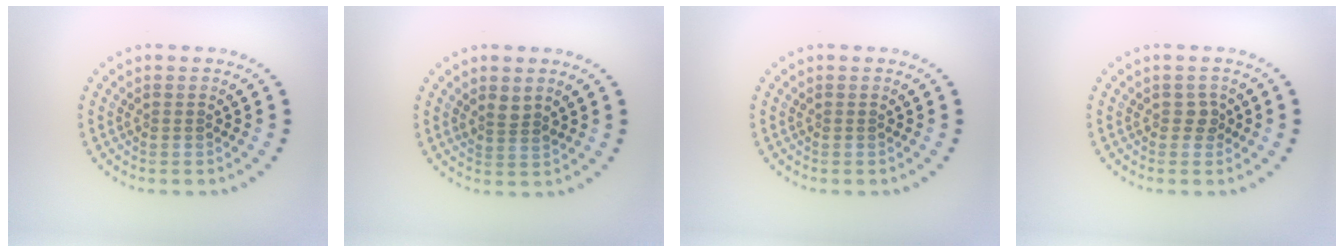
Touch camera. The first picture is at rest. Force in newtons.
{"total": 1.5, "press": 1.3, "slide": 0.8}
{"total": 0.0}
{"total": 1.1, "press": 1.0, "slide": 0.4}